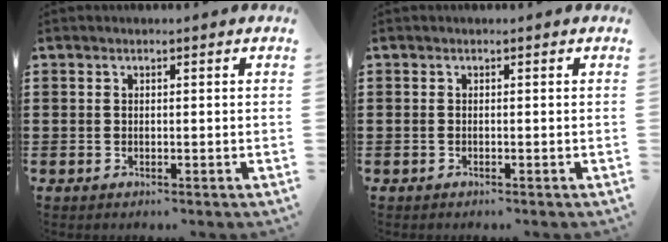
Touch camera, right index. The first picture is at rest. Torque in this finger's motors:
{"motor_torque": [-0.13, 0.15, 0.00, 0.02]}